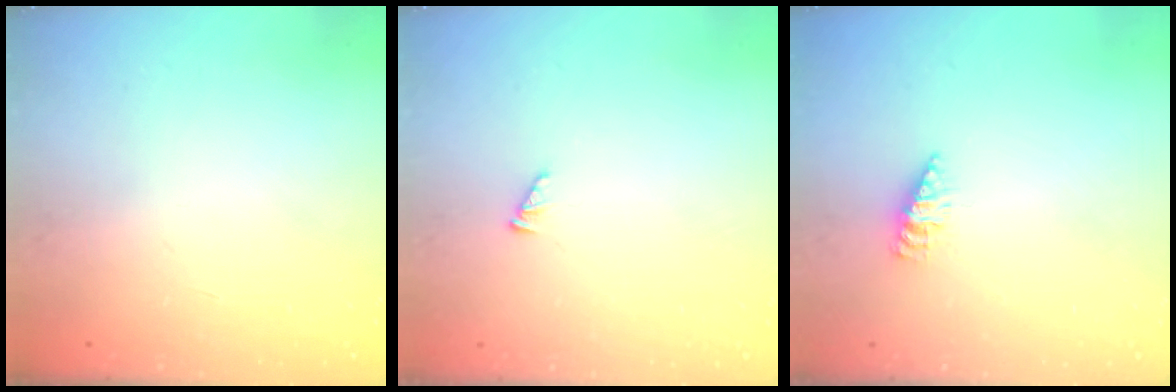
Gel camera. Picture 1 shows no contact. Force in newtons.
{"total": 2.1, "press": 2.1, "slide": 0.3}
{"total": 2.2, "press": 2.2, "slide": 0.3}